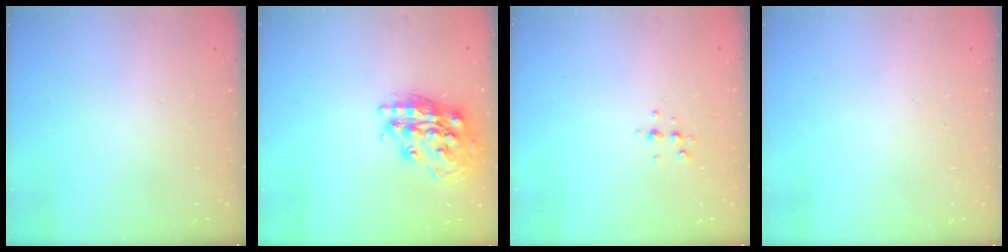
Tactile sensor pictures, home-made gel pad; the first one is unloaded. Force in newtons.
{"total": 18.4, "press": 18.3, "slide": 1.7}
{"total": 4.7, "press": 4.6, "slide": 0.6}
{"total": 0.0}